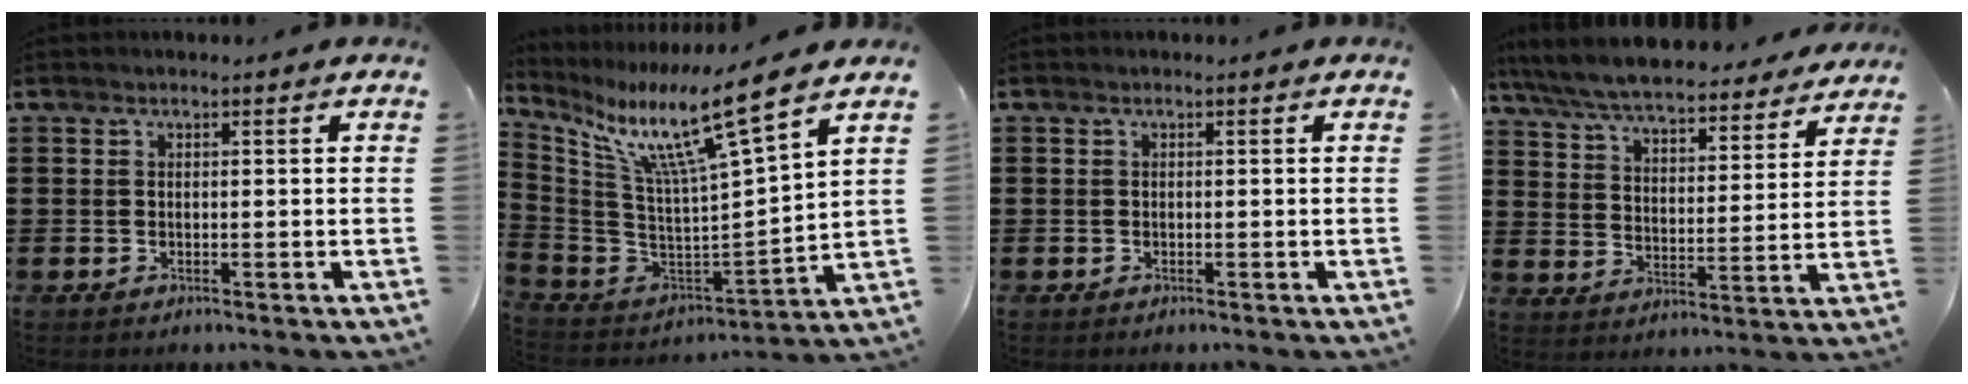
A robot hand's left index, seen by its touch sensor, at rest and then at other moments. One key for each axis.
{"total": 11.7, "fx": 7.8, "fy": -0.3, "fz": 8.7, "tx": -0.187, "ty": -0.062, "tz": 0.119}
{"total": 0.0}
{"total": 7.4, "fx": 7.0, "fy": 0.4, "fz": 2.3, "tx": -0.075, "ty": -0.043, "tz": 0.123}